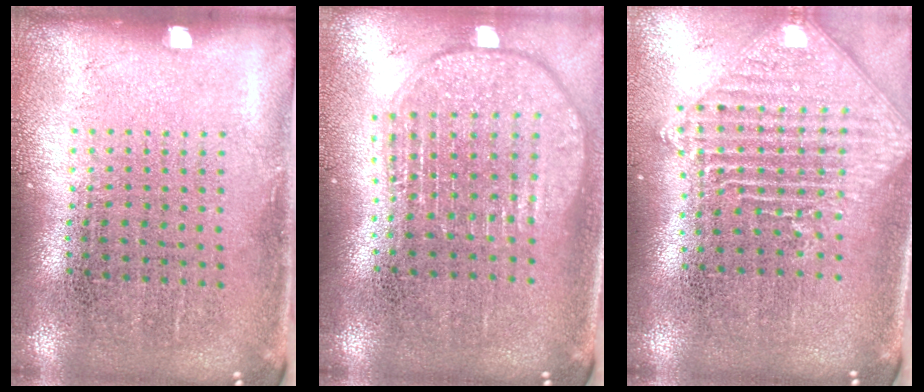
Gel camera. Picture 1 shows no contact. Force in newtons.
{"total": 1.8, "press": 1.5, "slide": 1.0}
{"total": 2.3, "press": 1.8, "slide": 1.4}